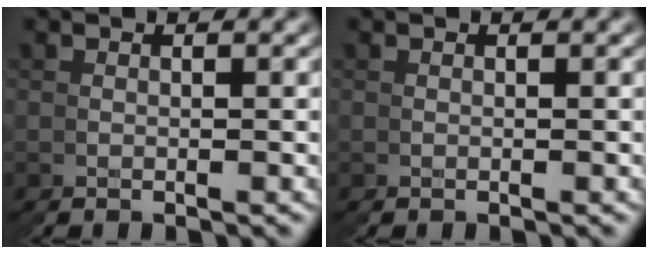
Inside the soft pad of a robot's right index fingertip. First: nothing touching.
{"total": 0.0}